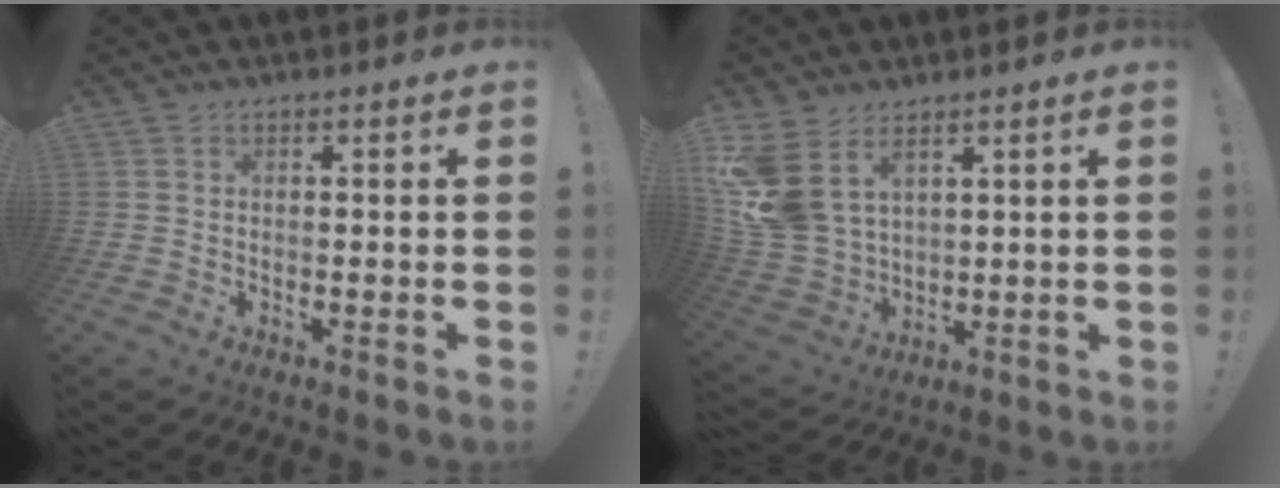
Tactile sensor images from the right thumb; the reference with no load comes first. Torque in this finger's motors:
{"motor_torque": [0.28, 0.37, 1.17, 0.76, 0.15]}